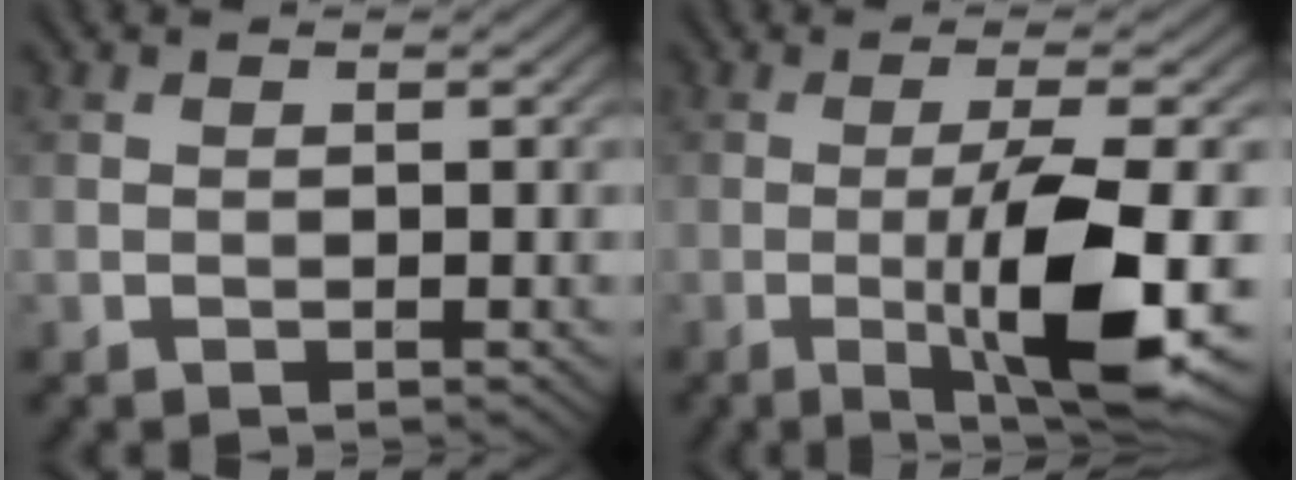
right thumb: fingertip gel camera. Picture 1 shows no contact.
{"total": 10.9, "force": [-2.5, 1.7, 10.4], "torque": [-0.166, 0.001, -0.043]}